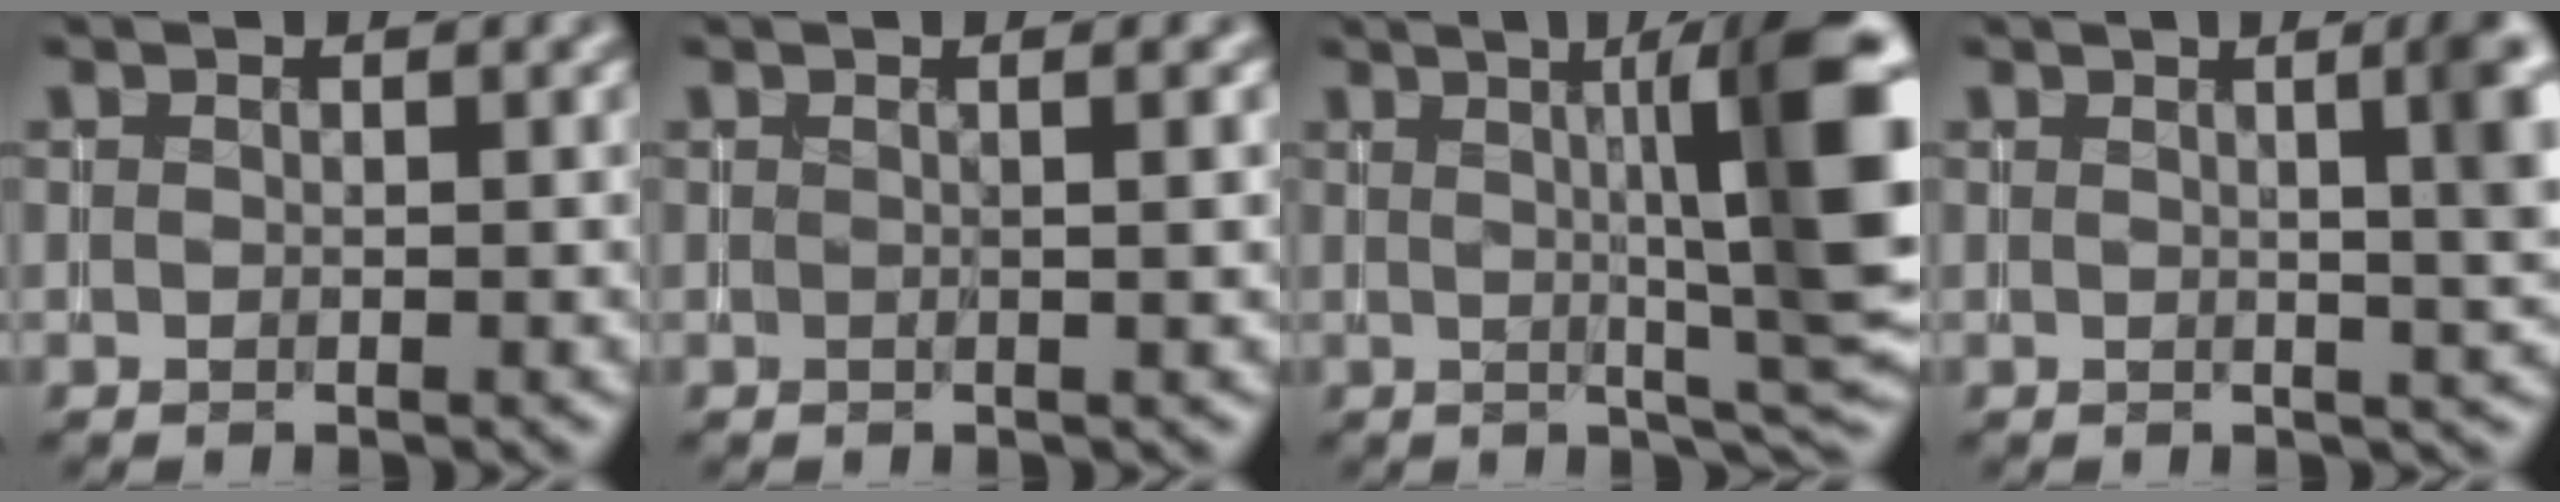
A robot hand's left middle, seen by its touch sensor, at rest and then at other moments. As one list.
[{"total": 1.8, "force": [0.3, 0.6, 1.7], "torque": [-0.016, -0.001, -0.004]}, {"total": 12.0, "force": [1.9, 2.0, 11.7], "torque": [-0.141, 0.002, 0.027]}, {"total": 6.8, "force": [1.4, 2.3, 6.3], "torque": [-0.033, 0.017, 0.012]}]